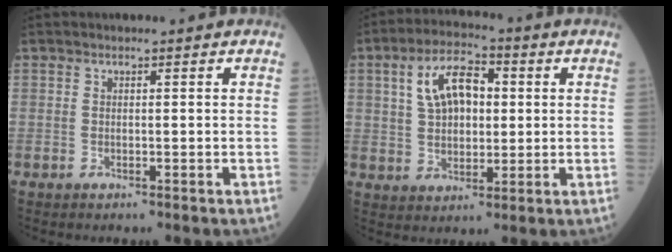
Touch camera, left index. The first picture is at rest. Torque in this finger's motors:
{"motor_torque": [0.48, -0.40, 0.21, 0.04]}